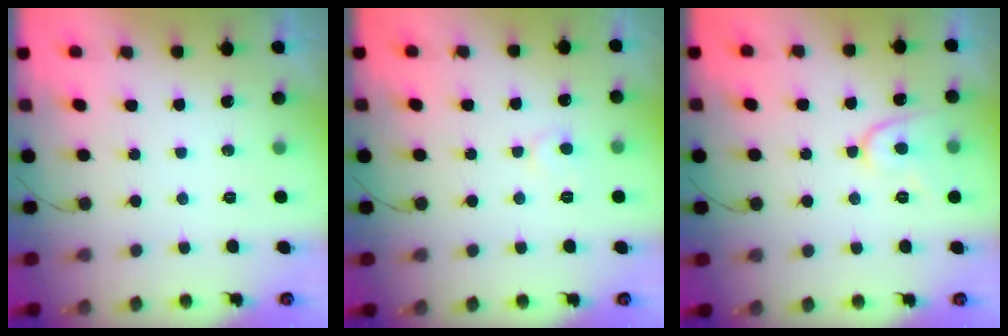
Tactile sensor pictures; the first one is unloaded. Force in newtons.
{"total": 5.5, "press": 5.5, "slide": 0.5}
{"total": 9.0, "press": 8.9, "slide": 0.9}